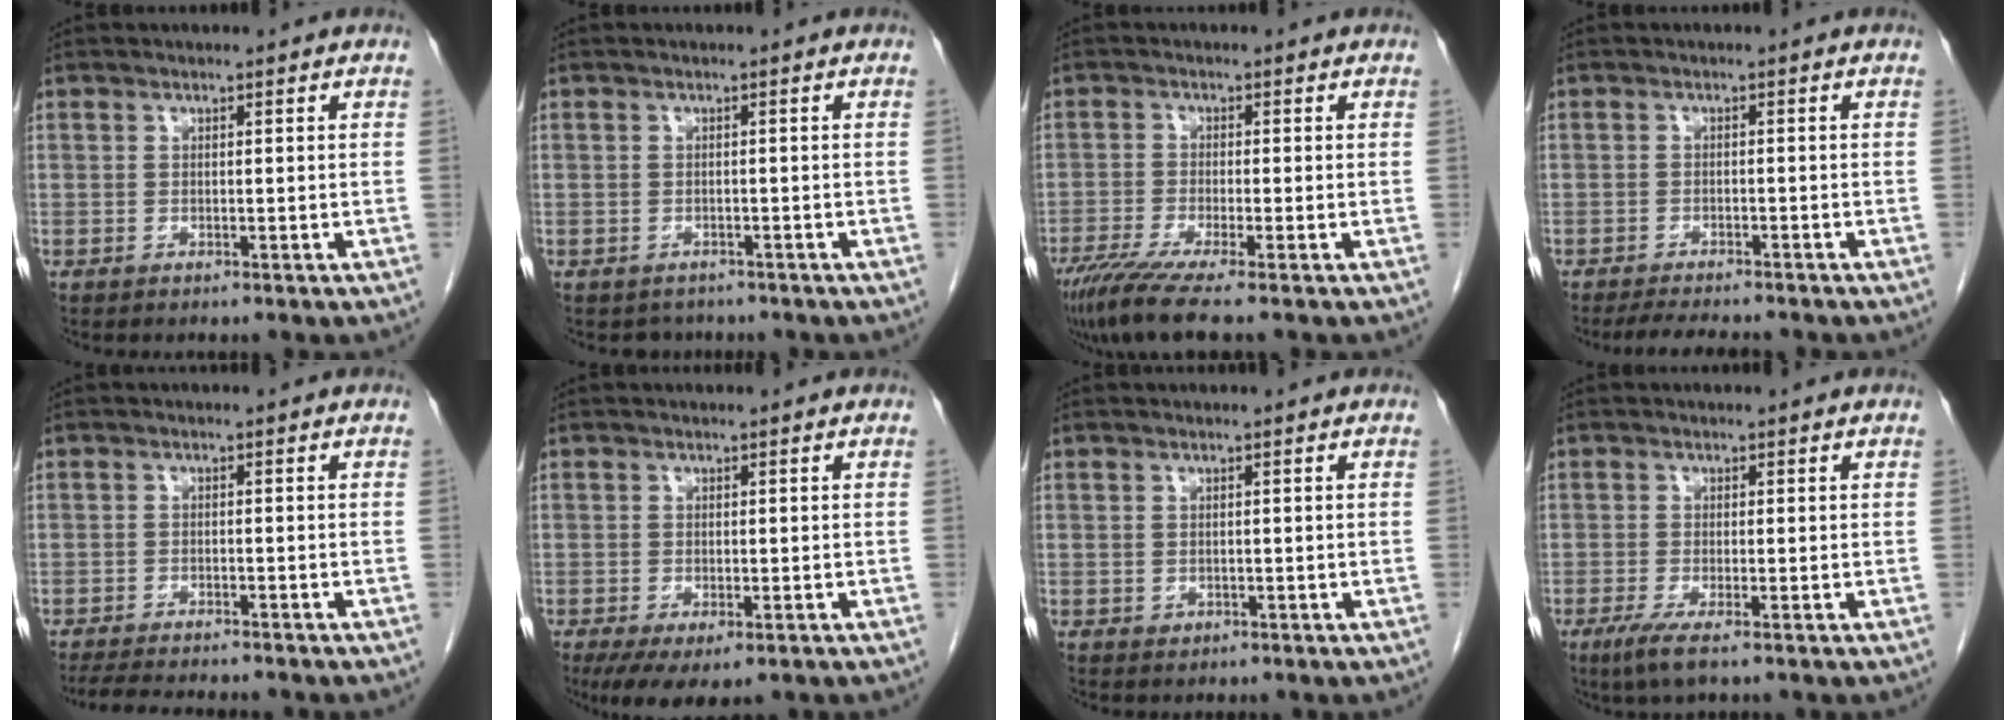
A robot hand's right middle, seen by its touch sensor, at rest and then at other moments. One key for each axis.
{"total": 2.2, "fx": -1.8, "fy": 1.2, "fz": -0.1, "tx": -0.005, "ty": 0.001, "tz": -0.027}
{"total": 7.4, "fx": -5.6, "fy": -0.5, "fz": 4.9, "tx": -0.082, "ty": -0.024, "tz": -0.097}
{"total": 6.4, "fx": -5.7, "fy": 1.0, "fz": 2.8, "tx": -0.040, "ty": -0.012, "tz": -0.086}
{"total": 9.0, "fx": -8.0, "fy": 1.2, "fz": 3.8, "tx": -0.057, "ty": -0.015, "tz": -0.117}
{"total": 6.0, "fx": -3.6, "fy": 2.4, "fz": 4.2, "tx": -0.062, "ty": -0.014, "tz": -0.054}
{"total": 0.6, "fx": -0.2, "fy": 0.6, "fz": 0.2, "tx": -0.006, "ty": 0.000, "tz": 0.001}
{"total": 3.3, "fx": -1.9, "fy": 0.2, "fz": 2.7, "tx": -0.057, "ty": -0.013, "tz": -0.036}